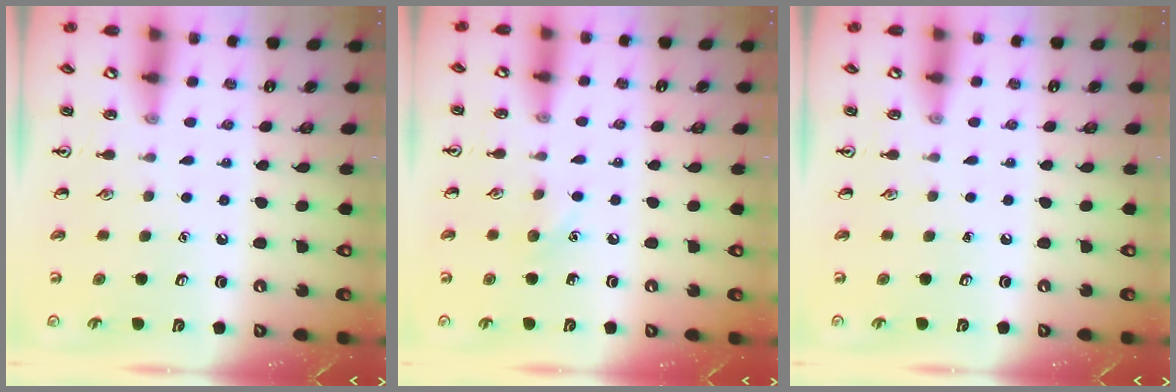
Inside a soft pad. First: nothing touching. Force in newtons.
{"total": 5.7, "press": 5.4, "slide": 1.8}
{"total": 0.0}